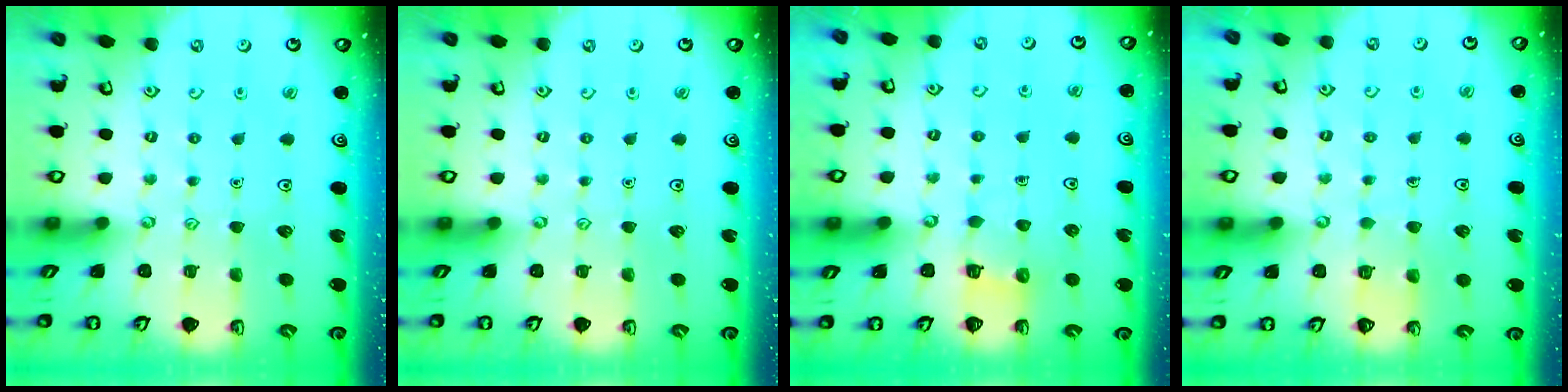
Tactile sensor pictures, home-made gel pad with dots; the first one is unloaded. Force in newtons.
{"total": 0.0}
{"total": 4.6, "press": 4.6, "slide": 0.3}
{"total": 4.8, "press": 4.8, "slide": 0.3}